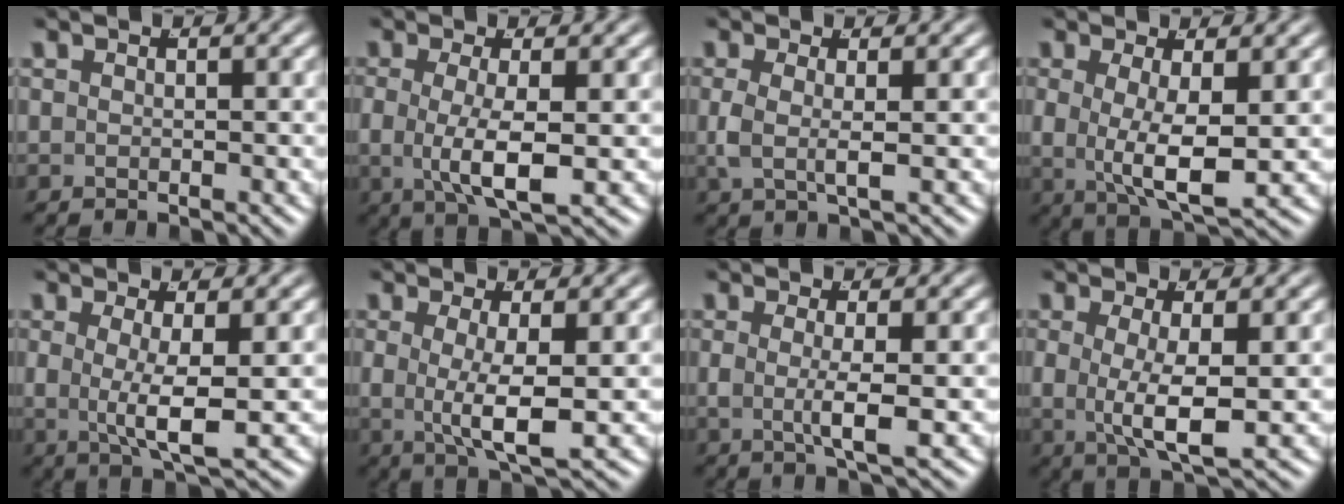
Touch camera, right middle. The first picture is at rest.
{"total": 5.2, "force": [-0.4, 2.2, 4.7], "torque": [-0.104, -0.020, 0.002]}
{"total": 2.3, "force": [0.1, 0.7, 2.2], "torque": [-0.059, -0.013, 0.012]}
{"total": 6.8, "force": [0.0, 3.4, 5.9], "torque": [-0.108, -0.017, 0.009]}
{"total": 5.4, "force": [0.2, 1.9, 5.0], "torque": [-0.094, -0.014, 0.008]}
{"total": 5.7, "force": [0.0, 2.1, 5.3], "torque": [-0.099, -0.015, 0.006]}
{"total": 3.2, "force": [-0.1, 0.8, 3.1], "torque": [-0.065, -0.013, 0.004]}
{"total": 5.9, "force": [-0.1, 2.6, 5.3], "torque": [-0.105, -0.016, 0.006]}